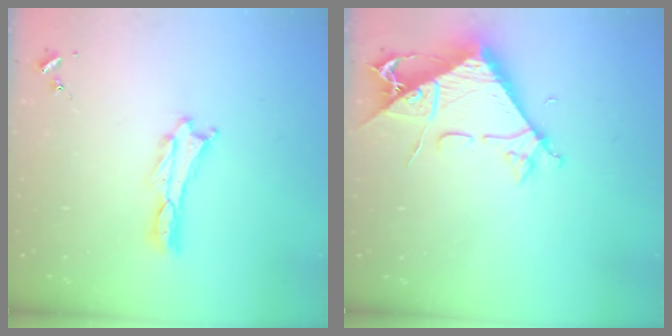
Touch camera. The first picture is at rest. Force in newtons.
{"total": 8.7, "press": 8.6, "slide": 1.1}